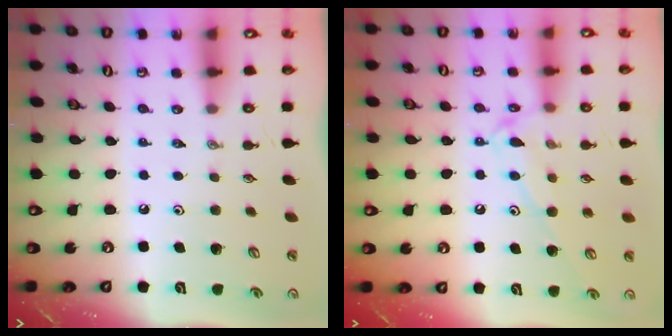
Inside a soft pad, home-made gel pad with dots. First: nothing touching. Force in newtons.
{"total": 12.8, "press": 12.8, "slide": 0.8}